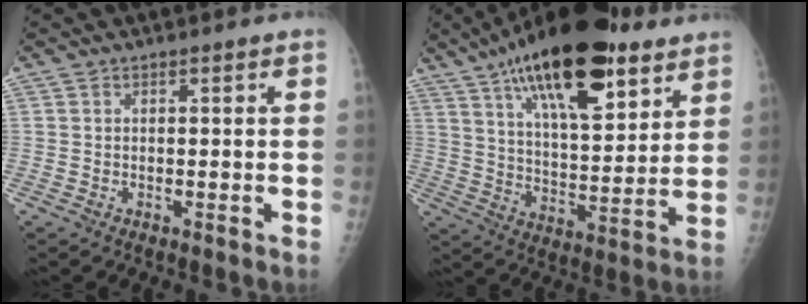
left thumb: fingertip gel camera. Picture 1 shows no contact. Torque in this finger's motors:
{"motor_torque": [2.41, 2.37, 1.63, -1.14, 0.24]}